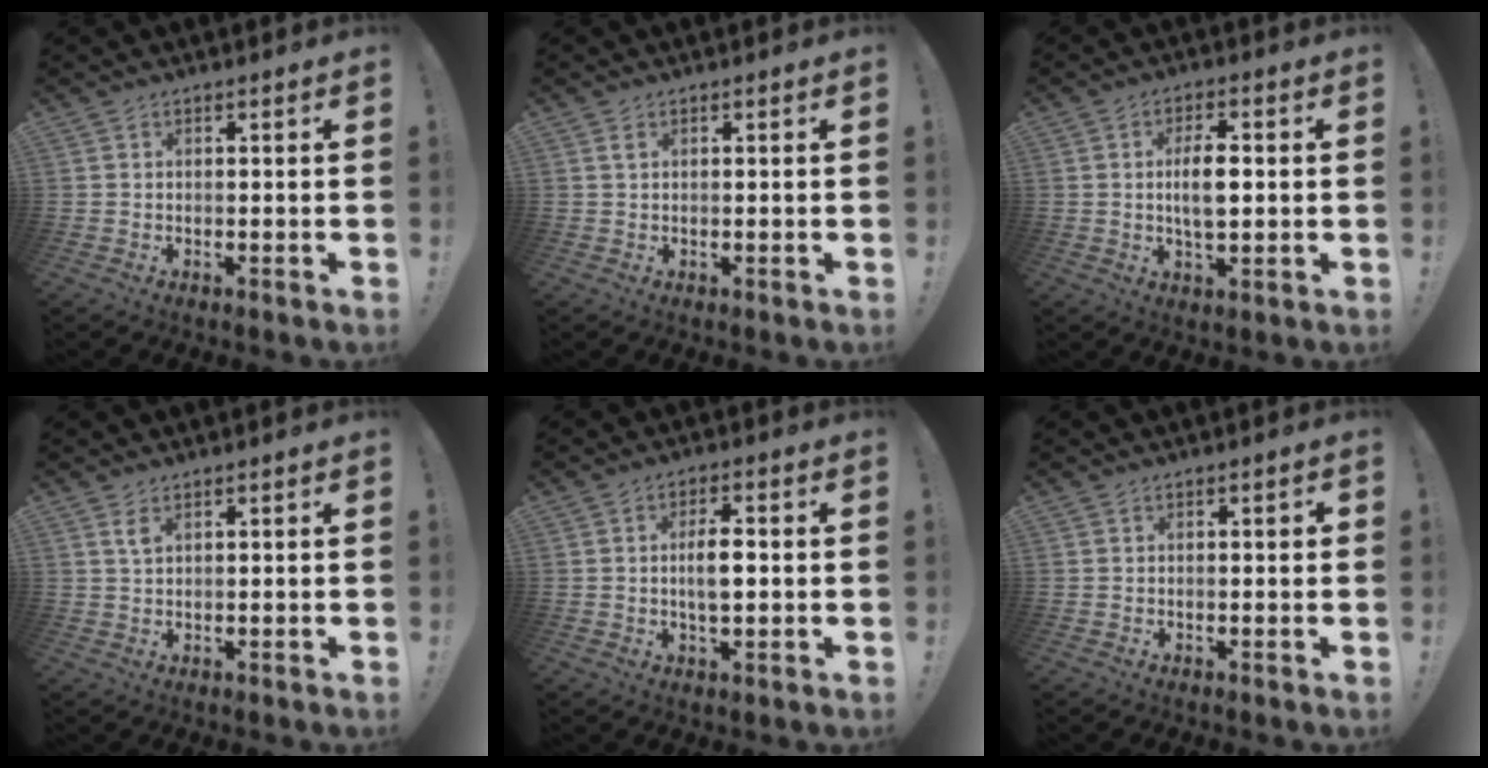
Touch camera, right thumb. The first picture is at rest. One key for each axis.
{"total": 1.1, "fx": 0.6, "fy": 0.3, "fz": 0.9, "tx": -0.012, "ty": 0.000, "tz": 0.009}
{"total": 7.8, "fx": 0.3, "fy": 3.4, "fz": 7.0, "tx": -0.126, "ty": -0.005, "tz": -0.005}
{"total": 2.6, "fx": 1.3, "fy": 1.0, "fz": 2.0, "tx": -0.031, "ty": -0.003, "tz": 0.020}
{"total": 6.6, "fx": -0.1, "fy": 2.7, "fz": 6.0, "tx": -0.108, "ty": -0.001, "tz": -0.008}
{"total": 0.9, "fx": 0.1, "fy": 0.2, "fz": 0.8, "tx": -0.007, "ty": -0.002, "tz": 0.000}